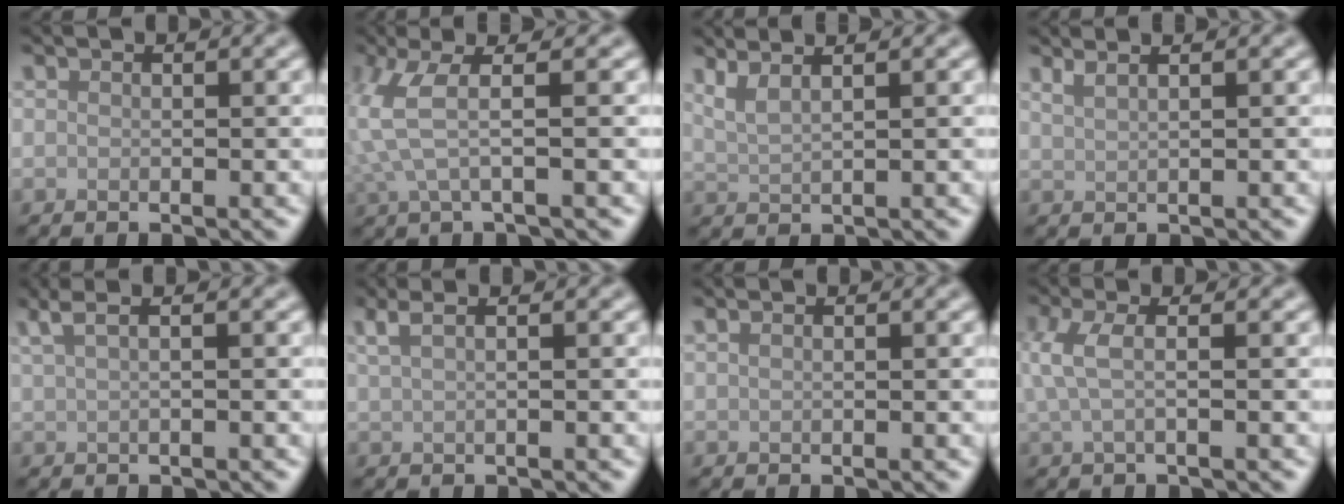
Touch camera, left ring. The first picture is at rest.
{"total": 3.7, "force": [0.6, 0.5, 3.6], "torque": [-0.092, -0.001, 0.013]}
{"total": 3.0, "force": [2.1, 0.9, 1.9], "torque": [-0.026, 0.013, 0.025]}
{"total": 2.7, "force": [2.0, 1.1, 1.5], "torque": [-0.009, 0.009, 0.009]}
{"total": 3.6, "force": [2.0, 1.5, 2.5], "torque": [-0.033, 0.017, 0.009]}
{"total": 3.0, "force": [1.8, 1.2, 2.1], "torque": [-0.030, 0.011, 0.009]}
{"total": 1.0, "force": [0.7, 0.4, 0.6], "torque": [-0.013, 0.000, 0.010]}
{"total": 2.5, "force": [0.3, 0.7, 2.4], "torque": [-0.055, 0.006, 0.003]}